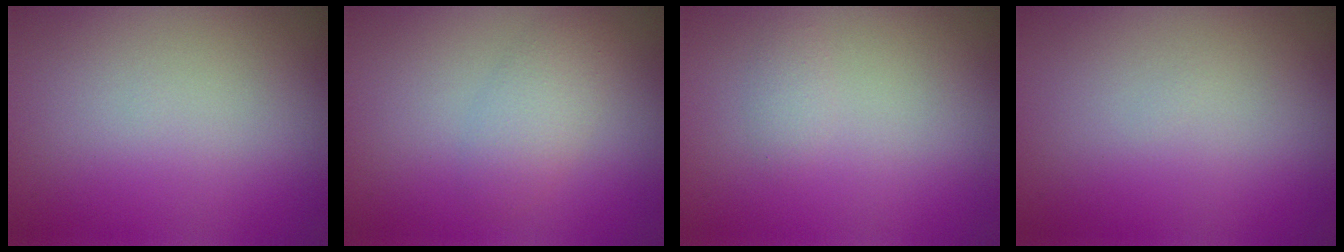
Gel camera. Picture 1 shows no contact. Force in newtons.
{"total": 2.2, "press": 2.2, "slide": 0.0}
{"total": 0.8, "press": 0.8, "slide": 0.0}
{"total": 0.0}